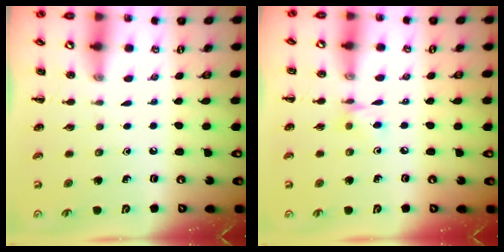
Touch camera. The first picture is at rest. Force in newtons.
{"total": 4.4, "press": 4.2, "slide": 1.2}